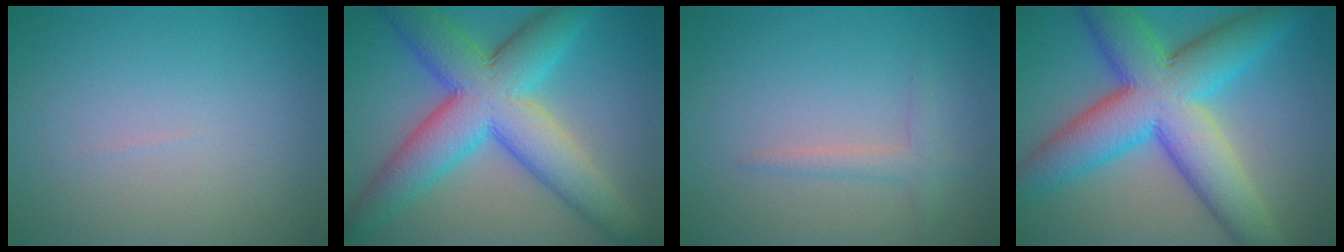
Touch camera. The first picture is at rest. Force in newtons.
{"total": 10.7, "press": 10.7, "slide": 0.1}
{"total": 1.6, "press": 1.6, "slide": 0.1}
{"total": 12.1, "press": 12.1, "slide": 0.2}